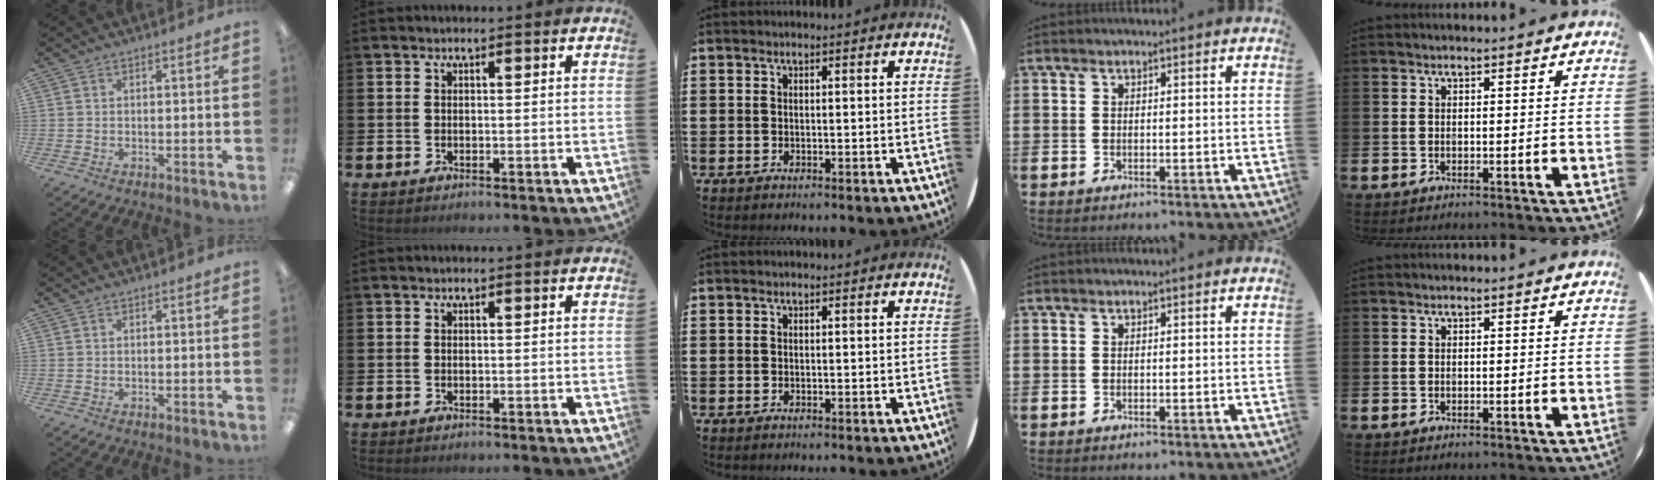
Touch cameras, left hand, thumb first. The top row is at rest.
{}